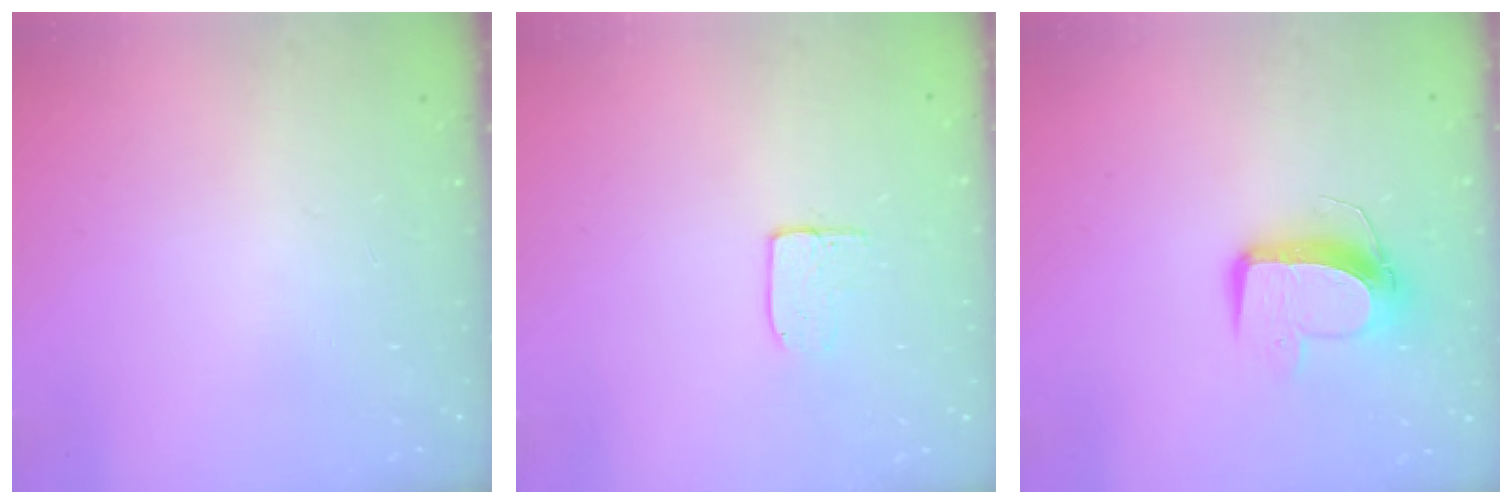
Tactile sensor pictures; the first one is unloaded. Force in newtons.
{"total": 6.1, "press": 6.1, "slide": 0.4}
{"total": 9.8, "press": 9.8, "slide": 0.5}